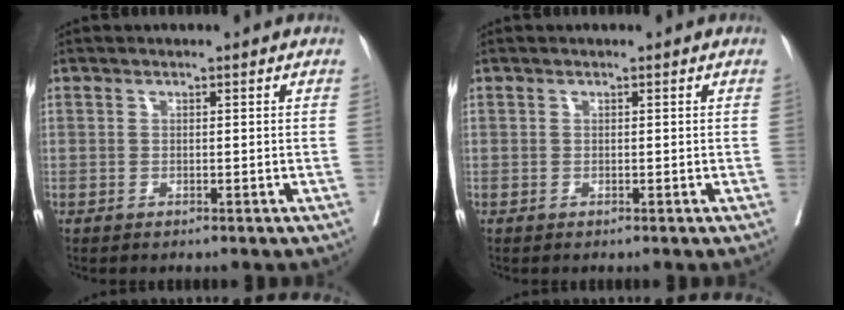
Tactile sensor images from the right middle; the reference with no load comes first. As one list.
[{"total": 0.0}]